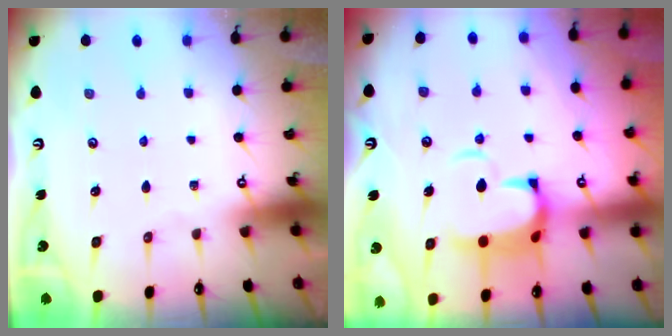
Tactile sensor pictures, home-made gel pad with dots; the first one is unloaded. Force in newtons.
{"total": 5.8, "press": 5.6, "slide": 1.4}